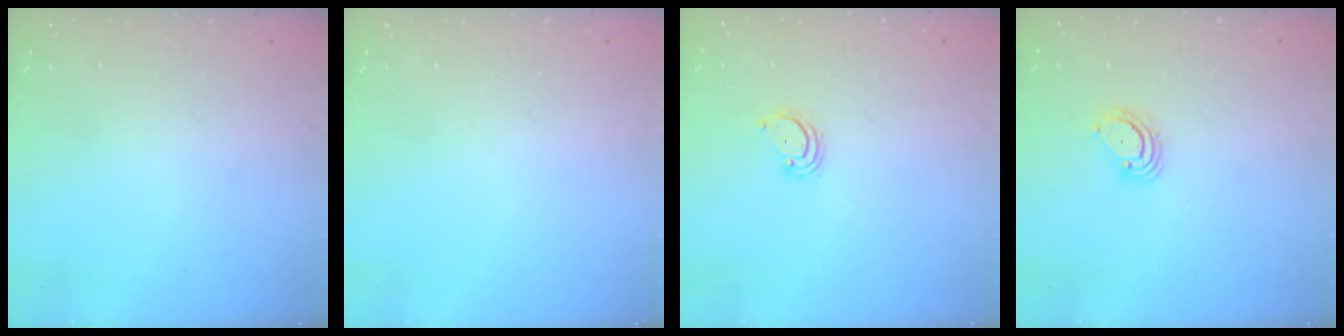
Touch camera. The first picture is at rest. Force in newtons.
{"total": 0.0}
{"total": 2.3, "press": 2.3, "slide": 0.2}
{"total": 3.9, "press": 3.9, "slide": 0.4}